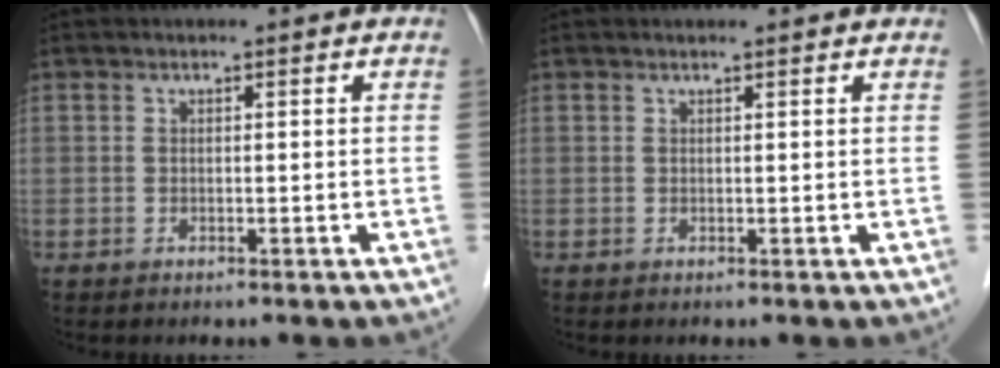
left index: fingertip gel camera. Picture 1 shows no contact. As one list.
[{"total": 2.3, "force": [2.2, 0.2, 0.7], "torque": [-0.014, 0.013, 0.022]}]